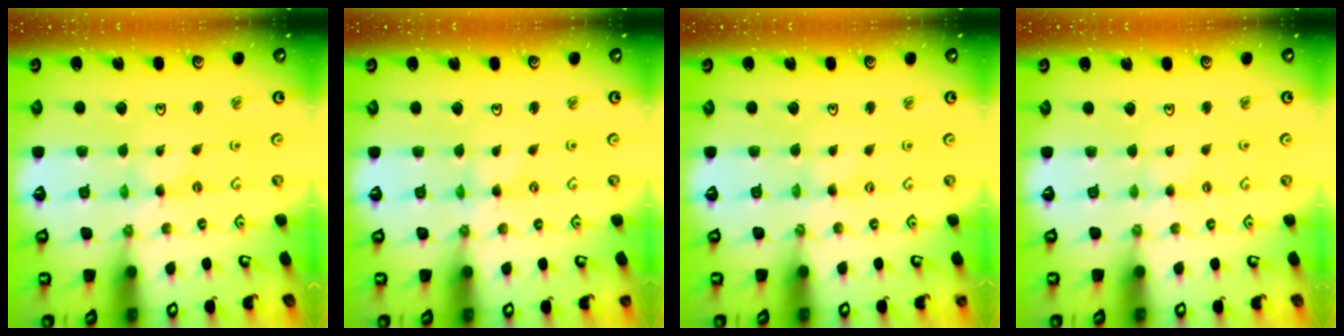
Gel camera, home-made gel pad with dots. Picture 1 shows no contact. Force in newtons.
{"total": 0.0}
{"total": 0.0}
{"total": 1.4, "press": 1.4, "slide": 0.2}